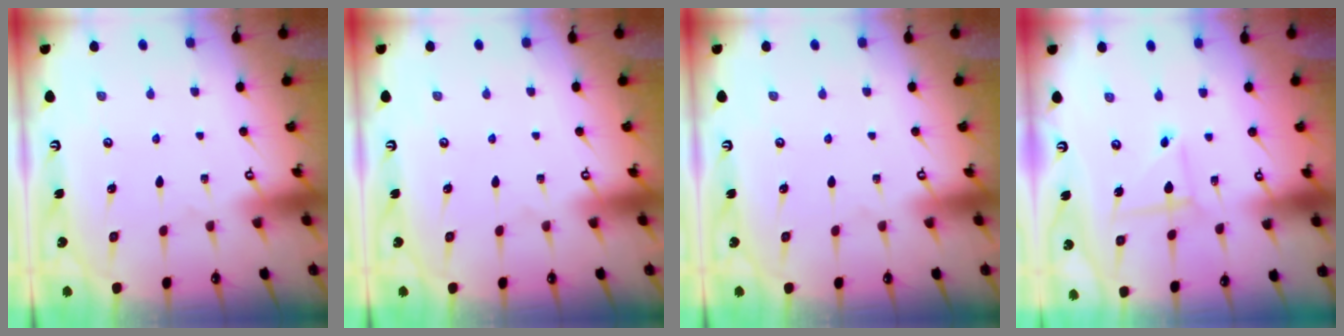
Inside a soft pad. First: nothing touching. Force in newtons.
{"total": 0.0}
{"total": 0.0}
{"total": 2.4, "press": 2.4, "slide": 0.2}